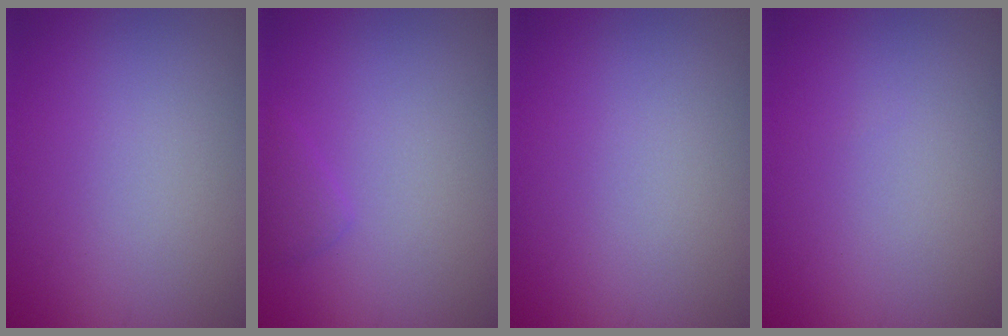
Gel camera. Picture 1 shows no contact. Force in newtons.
{"total": 1.0, "press": 1.0, "slide": 0.1}
{"total": 0.0}
{"total": 0.0}